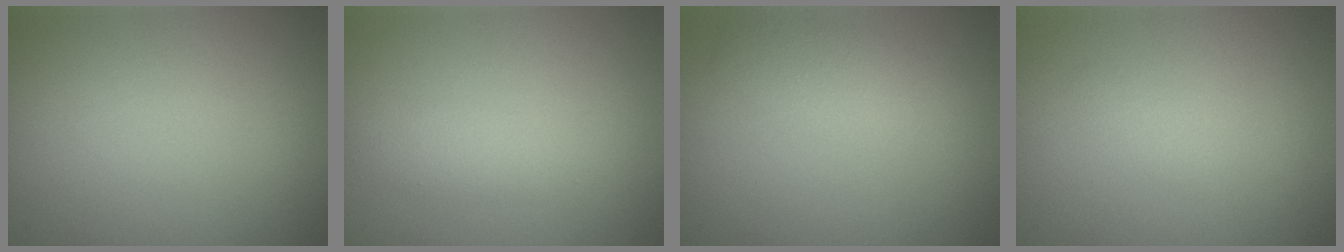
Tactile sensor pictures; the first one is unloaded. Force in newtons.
{"total": 1.8, "press": 1.8, "slide": 0.0}
{"total": 2.8, "press": 2.8, "slide": 0.1}
{"total": 0.6, "press": 0.6, "slide": 0.0}